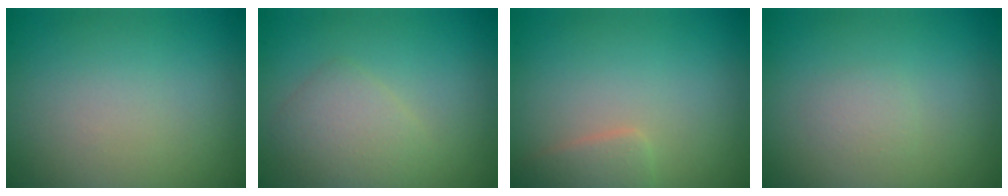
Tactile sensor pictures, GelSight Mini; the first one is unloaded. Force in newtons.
{"total": 2.4, "press": 2.4, "slide": 0.0}
{"total": 1.8, "press": 1.8, "slide": 0.2}
{"total": 0.8, "press": 0.8, "slide": 0.0}